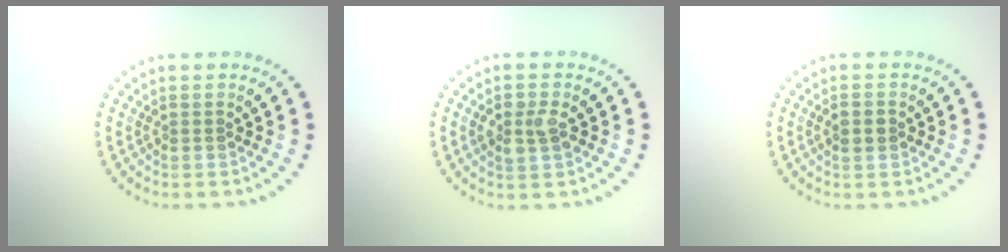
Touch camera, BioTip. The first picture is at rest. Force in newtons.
{"total": 2.3, "press": 2.3, "slide": 0.2}
{"total": 1.5, "press": 1.5, "slide": 0.2}